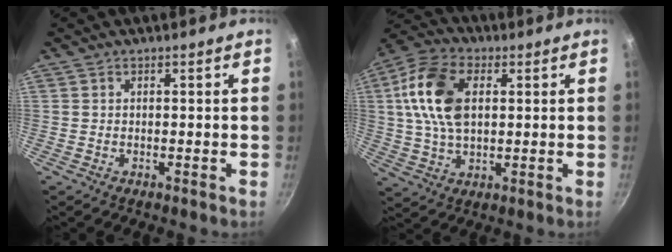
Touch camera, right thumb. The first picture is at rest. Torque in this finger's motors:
{"motor_torque": [0.95, 2.79, 1.40, -0.49, 0.46]}